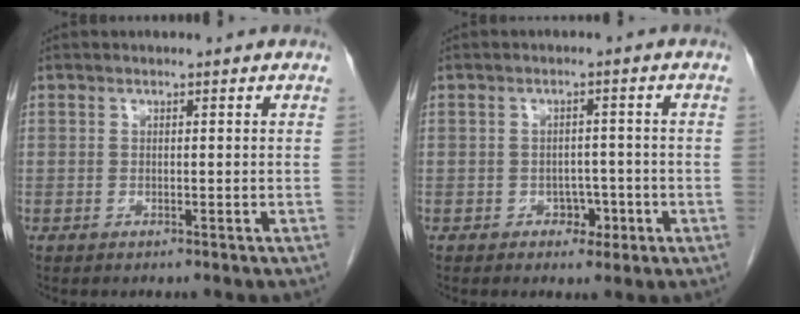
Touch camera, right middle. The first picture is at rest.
{"total": 3.2, "force": [-1.4, 2.1, 1.9], "torque": [-0.017, 0.007, -0.014]}